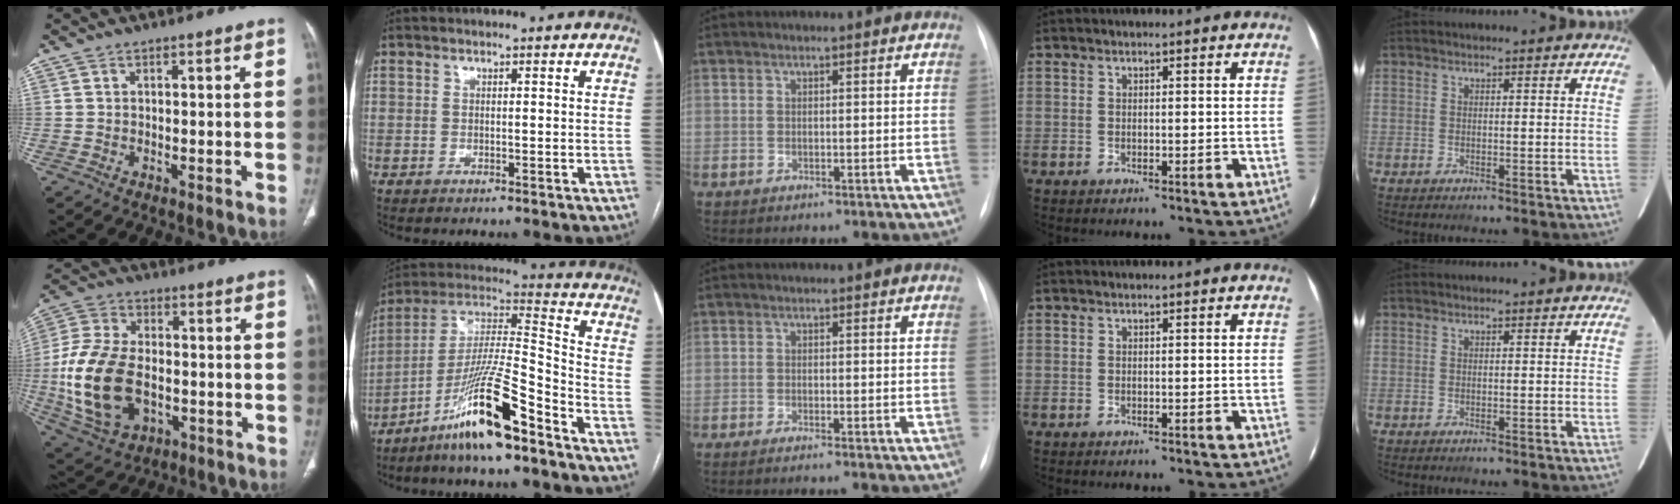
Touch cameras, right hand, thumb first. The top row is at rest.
{"thumb": {"total": 18.8, "force": [-3.2, 12.2, 14.0], "torque": [-0.282, 0.009, -0.047]}, "index": {"total": 16.0, "force": [-10.4, 0.9, 12.1], "torque": [-0.237, -0.005, -0.189]}, "middle": {"total": 2.0, "force": [-1.6, -0.4, 1.1], "torque": [-0.015, 0.002, -0.023]}}